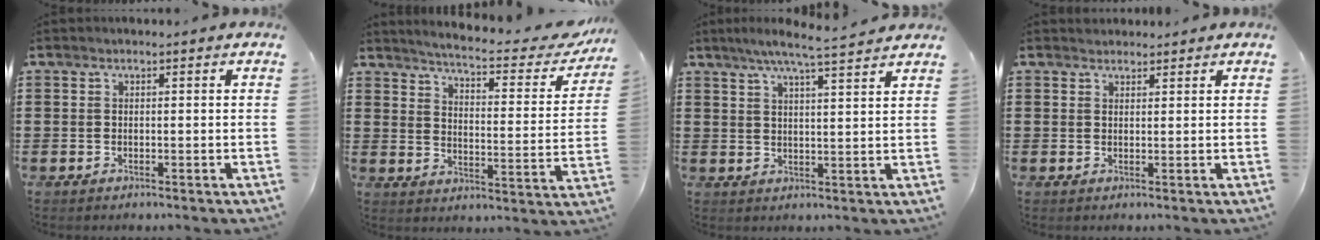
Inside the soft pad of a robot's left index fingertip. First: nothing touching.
{"total": 4.3, "force": [3.8, -0.2, 2.0], "torque": [-0.060, -0.030, 0.056]}
{"total": 6.1, "force": [5.1, -0.5, 3.3], "torque": [-0.078, -0.017, 0.086]}
{"total": 1.4, "force": [1.3, 0.5, -0.1], "torque": [-0.001, 0.002, 0.028]}